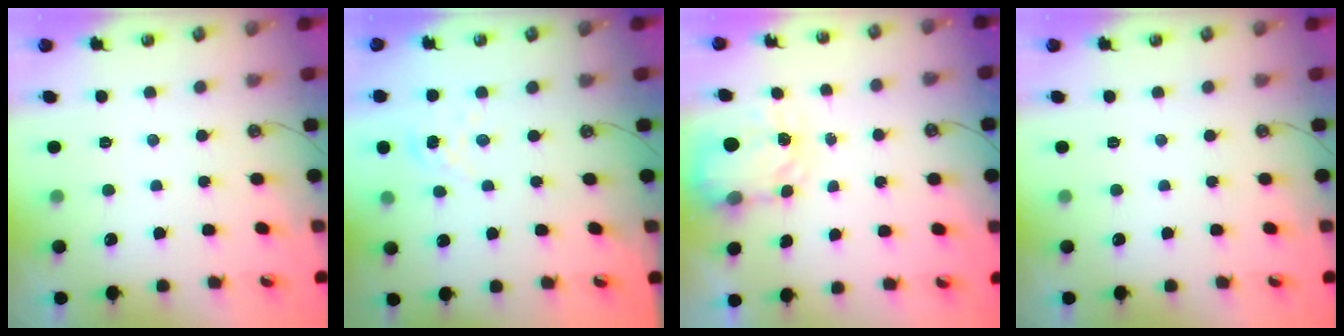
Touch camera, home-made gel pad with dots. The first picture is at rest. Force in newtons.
{"total": 2.1, "press": 2.1, "slide": 0.2}
{"total": 3.8, "press": 3.8, "slide": 0.5}
{"total": 0.0}